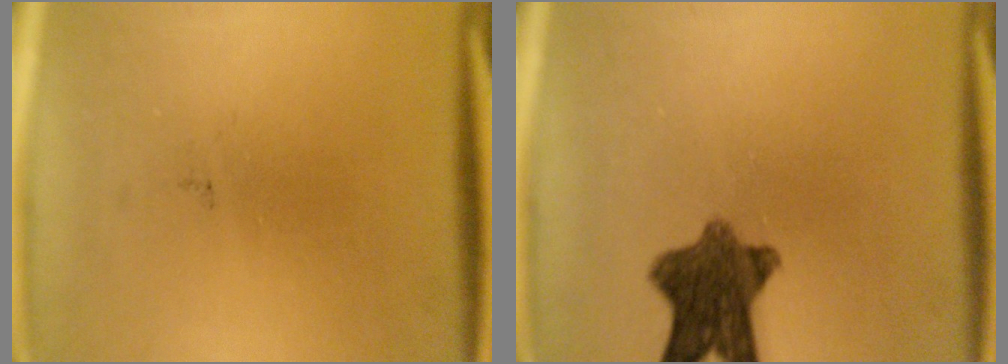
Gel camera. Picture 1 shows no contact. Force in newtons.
{"total": 9.3}